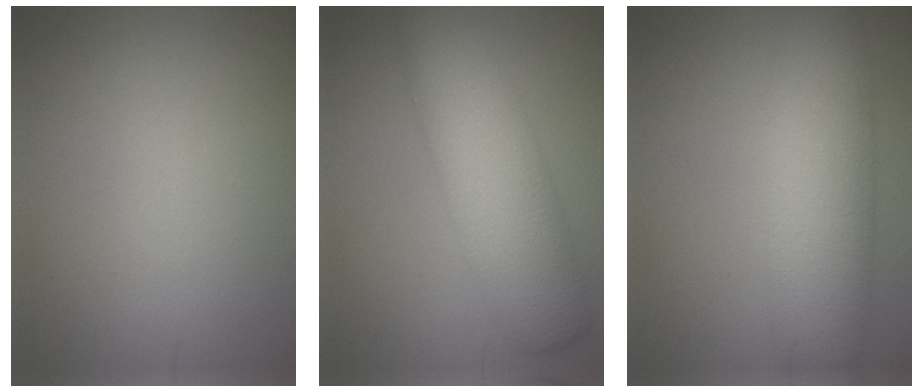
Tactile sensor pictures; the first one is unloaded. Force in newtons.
{"total": 8.3, "press": 8.3, "slide": 0.2}
{"total": 8.9, "press": 8.9, "slide": 0.5}